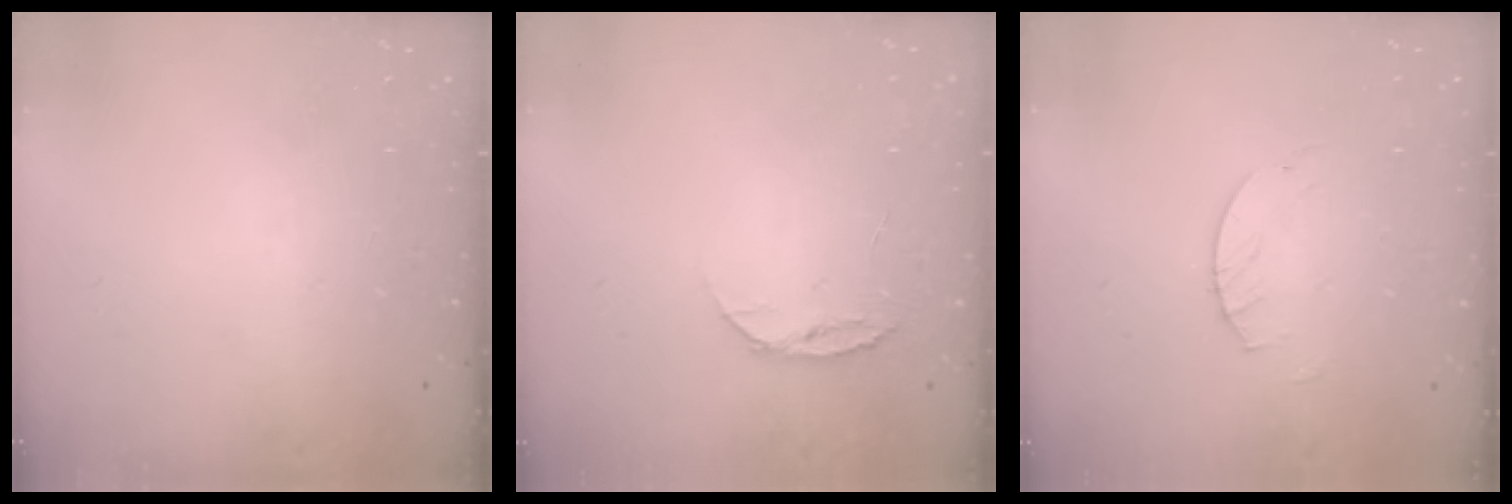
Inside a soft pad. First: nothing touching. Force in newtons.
{"total": 6.6, "press": 6.5, "slide": 0.7}
{"total": 2.0, "press": 2.0, "slide": 0.2}